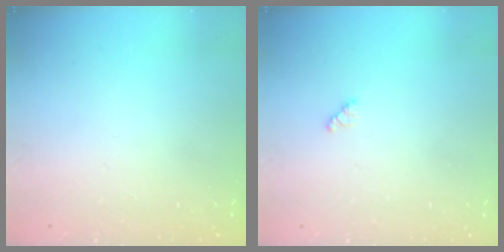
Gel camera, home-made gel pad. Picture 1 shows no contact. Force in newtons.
{"total": 2.9, "press": 2.9, "slide": 0.3}